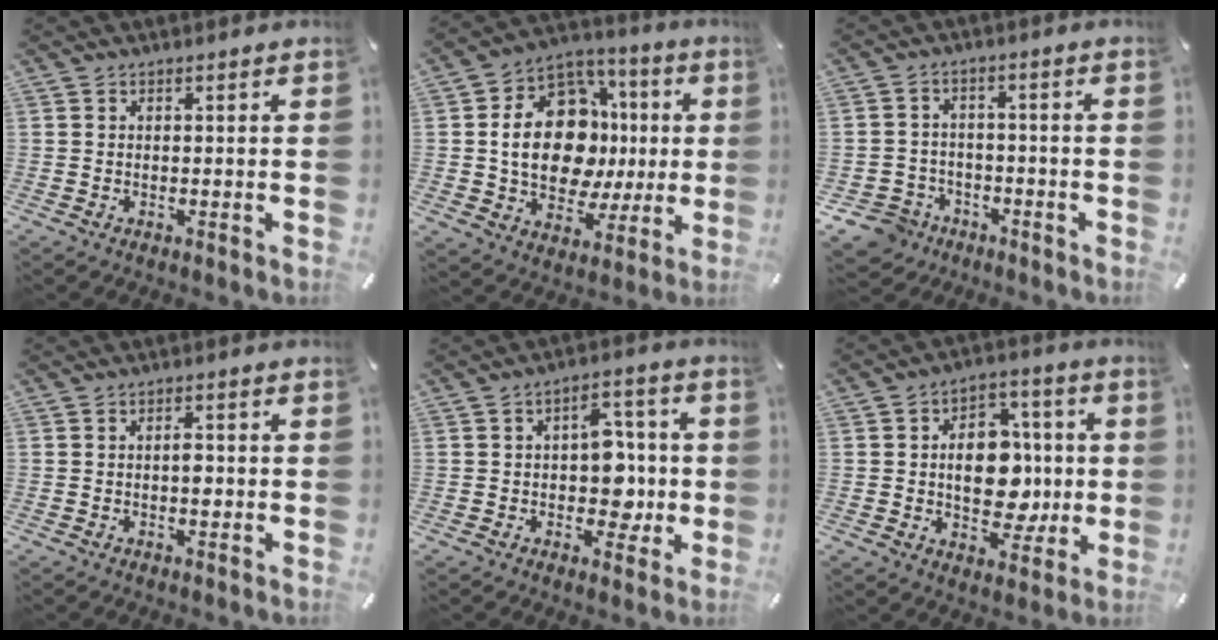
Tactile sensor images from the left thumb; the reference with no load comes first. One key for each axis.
{"total": 18.0, "fx": 0.8, "fy": 13.8, "fz": 11.4, "tx": -0.198, "ty": -0.005, "tz": 0.019}
{"total": 6.9, "fx": -4.1, "fy": 5.3, "fz": 1.4, "tx": -0.045, "ty": 0.026, "tz": -0.080}
{"total": 2.4, "fx": -0.3, "fy": 1.2, "fz": 2.0, "tx": -0.031, "ty": -0.001, "tz": -0.008}
{"total": 10.4, "fx": -0.6, "fy": 7.8, "fz": 7.0, "tx": -0.080, "ty": 0.013, "tz": -0.006}
{"total": 13.3, "fx": -0.4, "fy": 9.8, "fz": 8.9, "tx": -0.119, "ty": 0.007, "tz": -0.001}